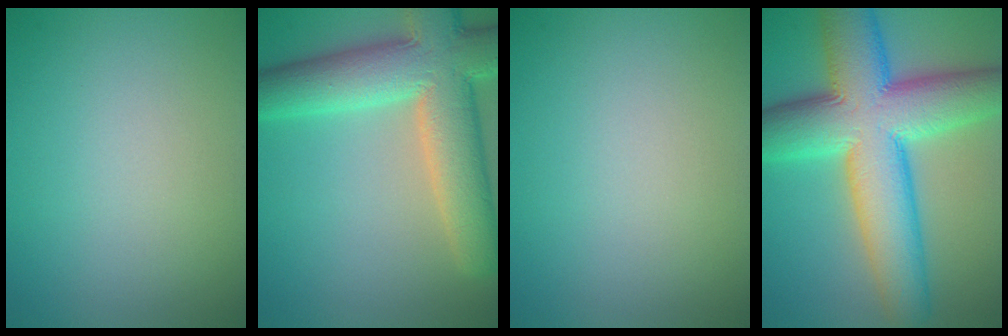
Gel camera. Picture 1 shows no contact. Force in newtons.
{"total": 10.2, "press": 10.1, "slide": 0.9}
{"total": 0.0}
{"total": 13.0, "press": 13.0, "slide": 0.2}